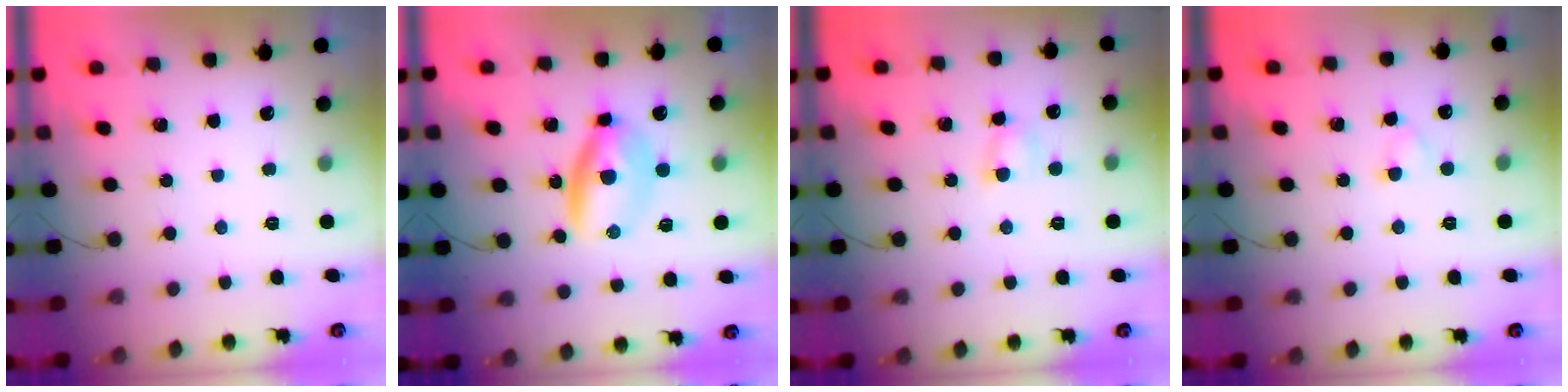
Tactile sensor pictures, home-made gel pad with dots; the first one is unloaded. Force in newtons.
{"total": 6.2, "press": 6.1, "slide": 1.1}
{"total": 4.2, "press": 4.0, "slide": 1.1}
{"total": 2.2, "press": 1.9, "slide": 1.1}